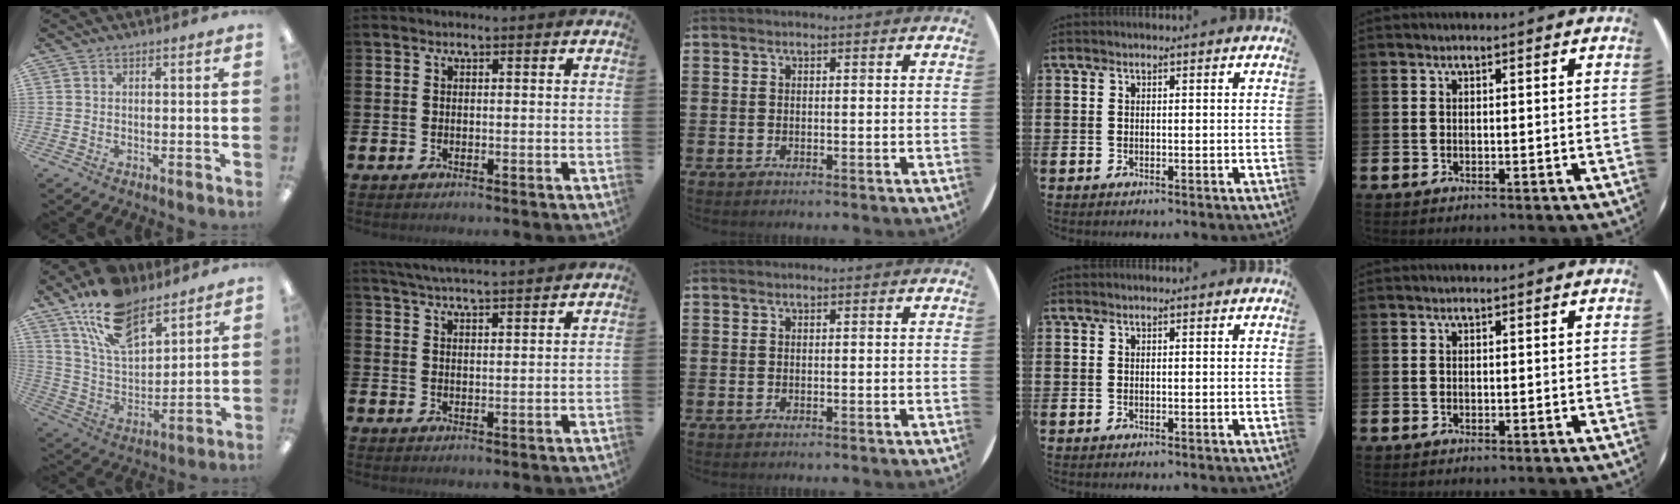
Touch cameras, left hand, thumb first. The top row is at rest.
{"thumb": {"total": 17.6, "force": [12.2, 8.4, 9.4], "torque": [-0.183, -0.051, 0.224]}, "index": {"total": 4.5, "force": [4.4, -0.2, 0.8], "torque": [-0.028, -0.020, 0.080]}}